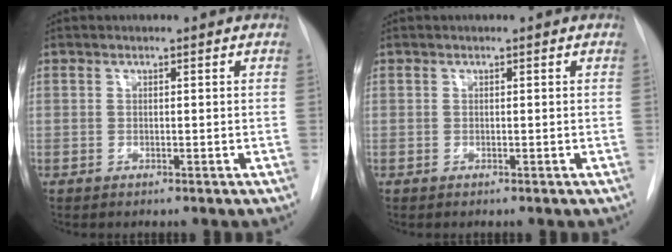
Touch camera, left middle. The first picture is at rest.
{"total": 0.0}